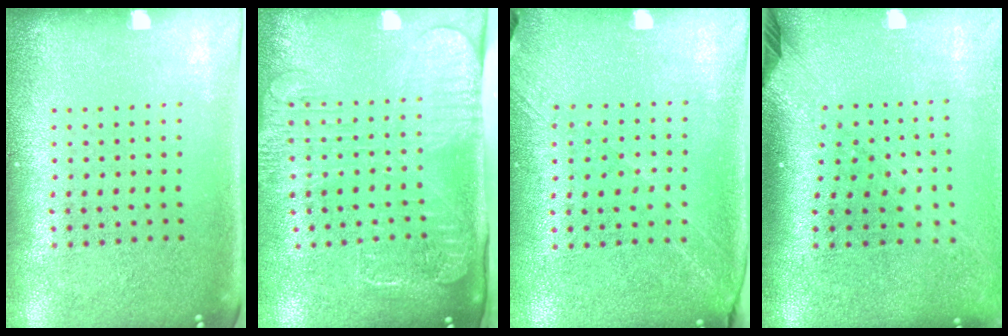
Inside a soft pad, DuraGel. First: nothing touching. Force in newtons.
{"total": 2.7, "press": 2.1, "slide": 1.7}
{"total": 1.3, "press": 1.2, "slide": 0.5}
{"total": 2.3, "press": 1.7, "slide": 1.6}